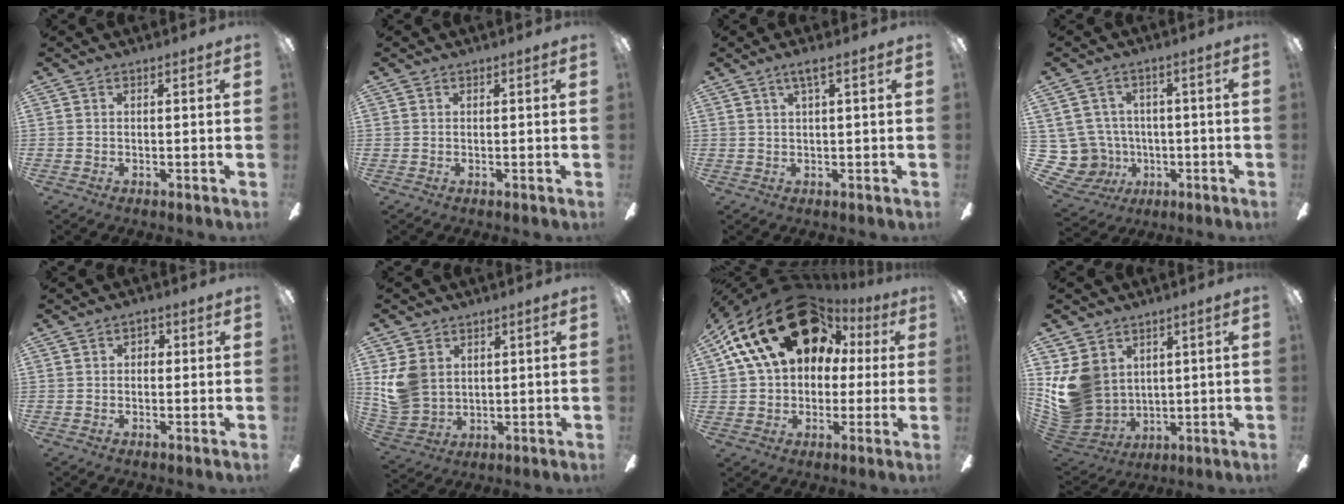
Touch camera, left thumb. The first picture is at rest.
{"total": 0.0}
{"total": 3.4, "force": [1.7, 0.4, 2.9], "torque": [-0.060, 0.002, 0.029]}
{"total": 9.2, "force": [-0.2, 9.0, 2.0], "torque": [-0.099, 0.004, 0.007]}
{"total": 2.0, "force": [-0.1, 1.6, 1.1], "torque": [-0.014, 0.007, -0.006]}
{"total": 11.7, "force": [3.0, 9.9, 5.4], "torque": [-0.140, -0.012, 0.061]}
{"total": 23.6, "force": [11.2, 15.9, 13.3], "torque": [-0.238, -0.041, 0.208]}
{"total": 13.9, "force": [2.6, 12.0, 6.5], "torque": [-0.160, -0.022, 0.056]}